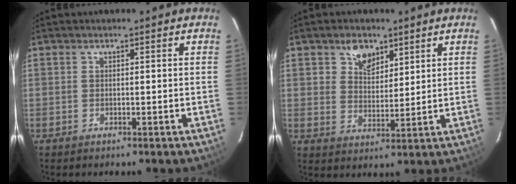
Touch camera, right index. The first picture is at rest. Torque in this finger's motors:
{"motor_torque": [0.40, 0.39, 0.19, 0.02]}